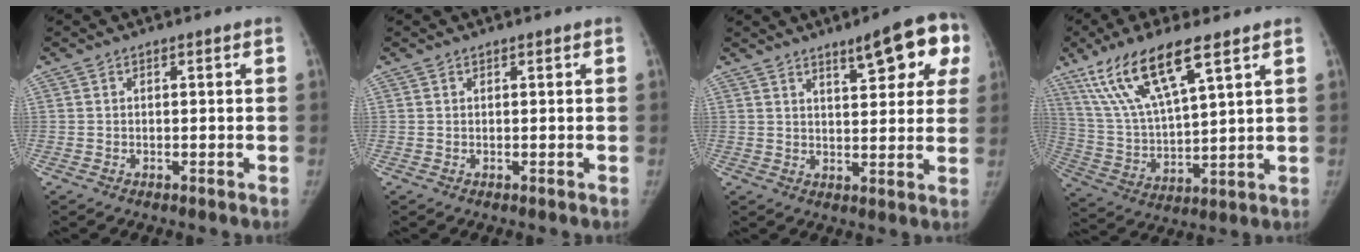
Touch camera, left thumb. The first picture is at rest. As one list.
[{"total": 0.0}, {"total": 11.6, "force": [5.8, 3.5, 9.4], "torque": [-0.084, -0.011, 0.070]}, {"total": 16.7, "force": [9.8, 4.6, 12.7], "torque": [-0.248, -0.029, 0.197]}]